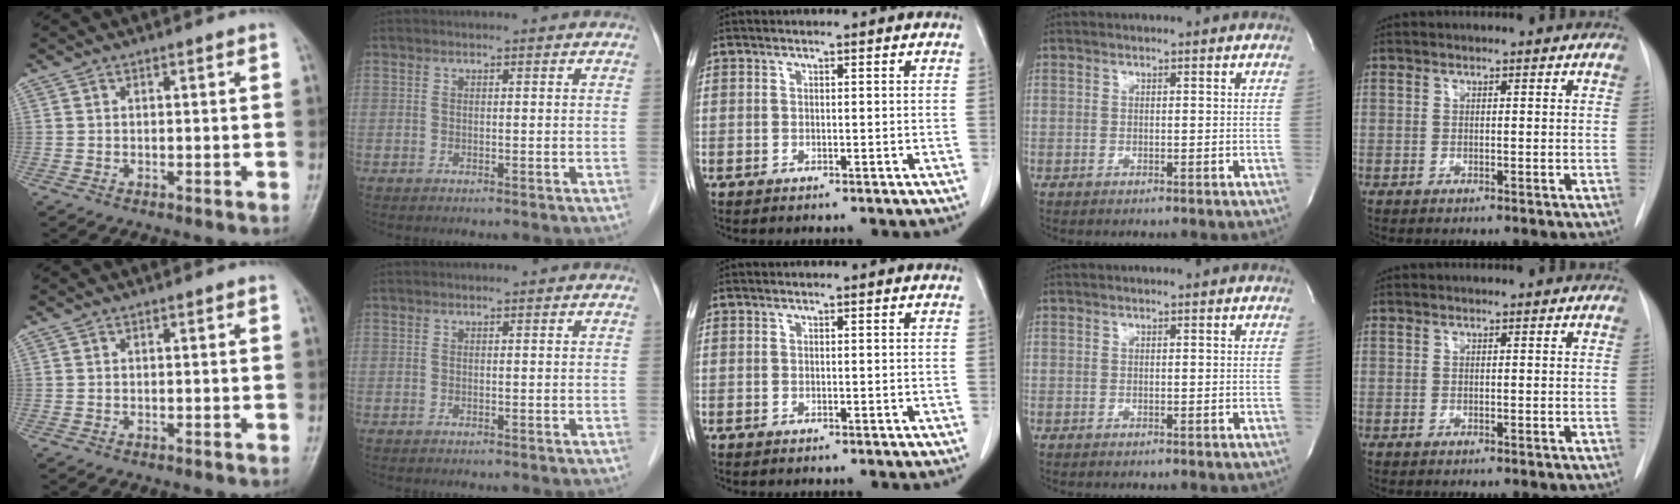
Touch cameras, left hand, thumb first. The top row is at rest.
{}